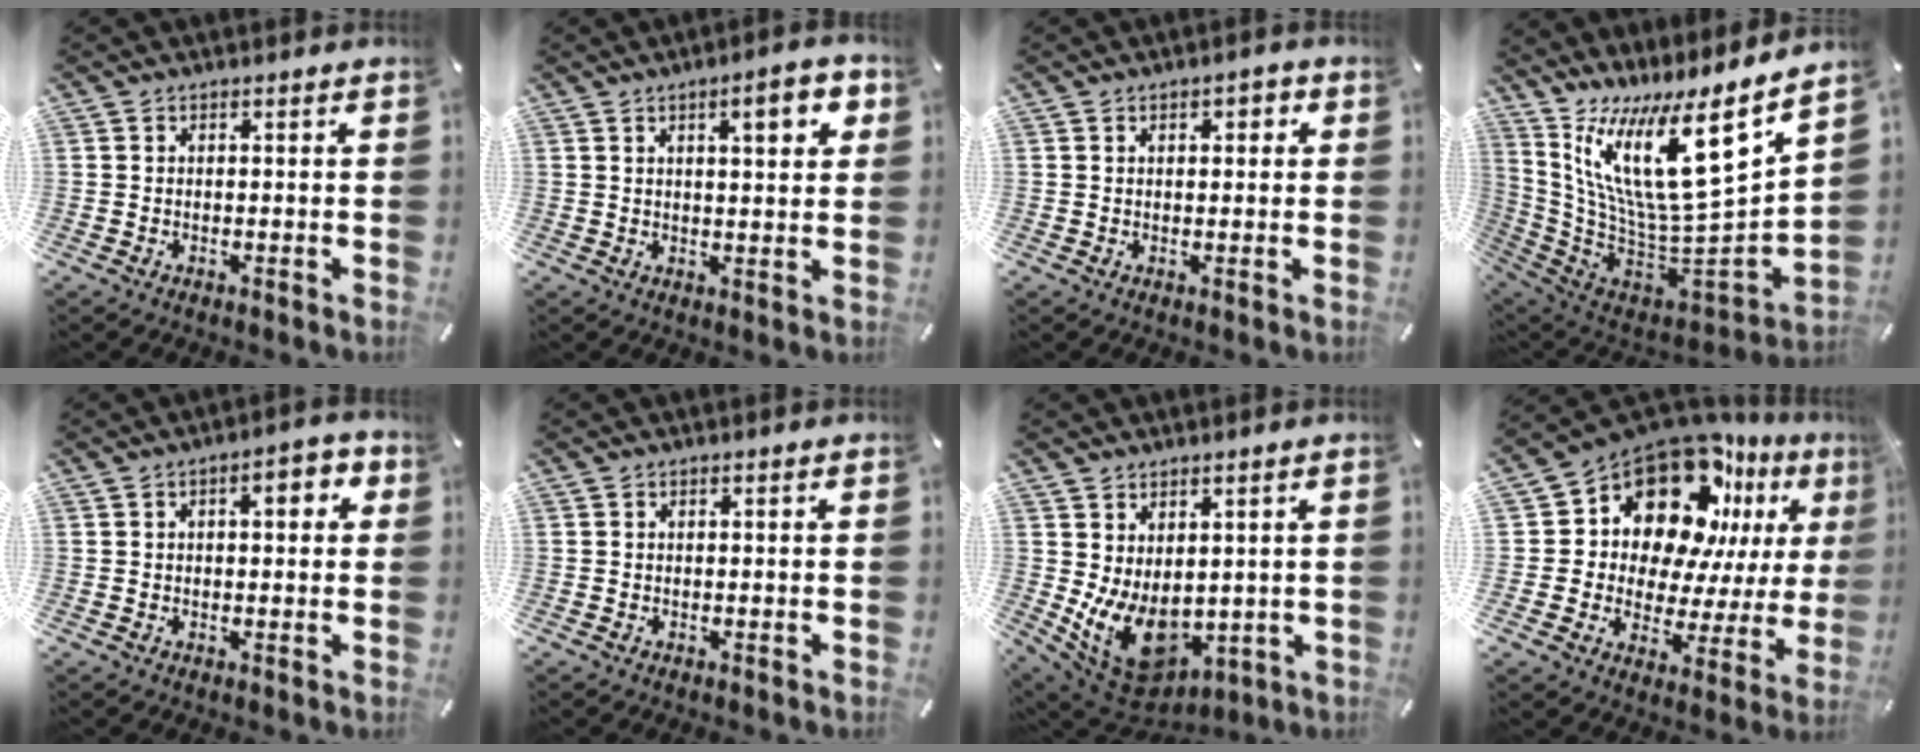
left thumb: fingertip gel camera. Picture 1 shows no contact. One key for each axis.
{"total": 7.5, "fx": 3.7, "fy": 2.1, "fz": 6.2, "tx": -0.087, "ty": -0.011, "tz": 0.054}
{"total": 2.2, "fx": 0.5, "fy": 1.3, "fz": 1.7, "tx": -0.026, "ty": 0.005, "tz": 0.004}
{"total": 20.0, "fx": 9.2, "fy": 6.0, "fz": 16.7, "tx": -0.288, "ty": -0.098, "tz": 0.146}
{"total": 5.3, "fx": 1.2, "fy": 2.6, "fz": 4.4, "tx": -0.056, "ty": 0.001, "tz": 0.011}
{"total": 0.0}
{"total": 11.1, "fx": -0.5, "fy": 8.2, "fz": 7.3, "tx": -0.129, "ty": -0.021, "tz": -0.002}
{"total": 18.1, "fx": 12.1, "fy": 10.4, "fz": 8.5, "tx": -0.144, "ty": -0.105, "tz": 0.208}